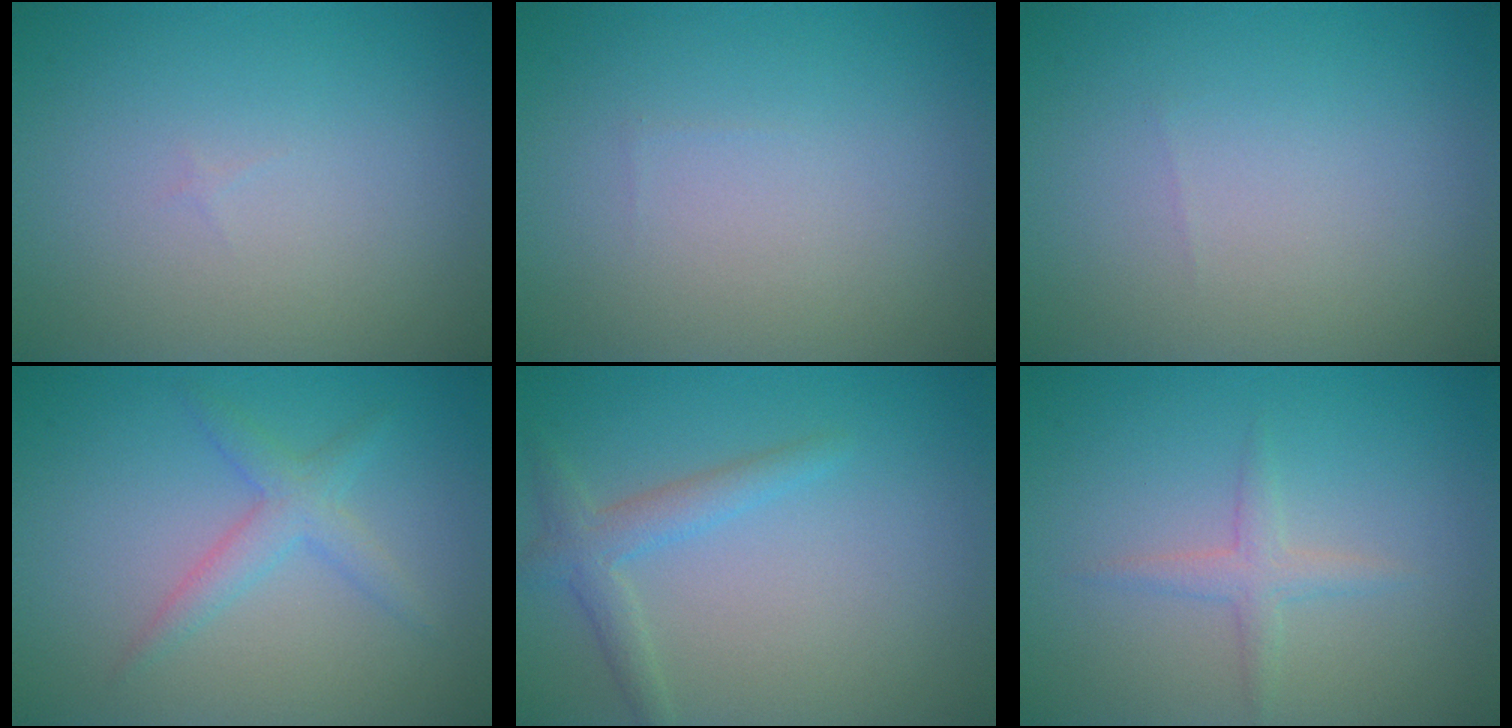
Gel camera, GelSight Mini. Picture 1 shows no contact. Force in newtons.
{"total": 0.0}
{"total": 0.0}
{"total": 2.3, "press": 2.3, "slide": 0.2}
{"total": 2.3, "press": 2.3, "slide": 0.2}
{"total": 1.6, "press": 1.6, "slide": 0.0}